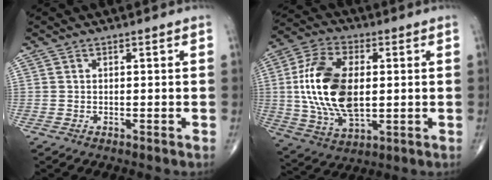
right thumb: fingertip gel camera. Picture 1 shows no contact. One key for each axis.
{"total": 18.3, "fx": 1.1, "fy": 10.2, "fz": 15.2, "tx": -0.301, "ty": -0.001, "tz": 0.026}